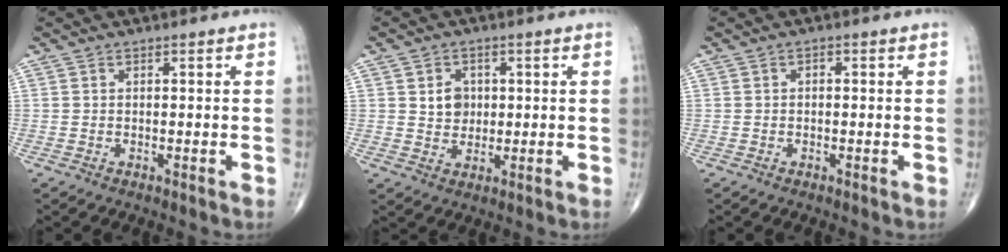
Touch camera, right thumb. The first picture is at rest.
{"total": 4.4, "force": [0.9, 3.7, 2.3], "torque": [-0.014, -0.003, 0.016]}
{"total": 0.8, "force": [0.1, 0.5, 0.6], "torque": [-0.008, 0.003, -0.002]}